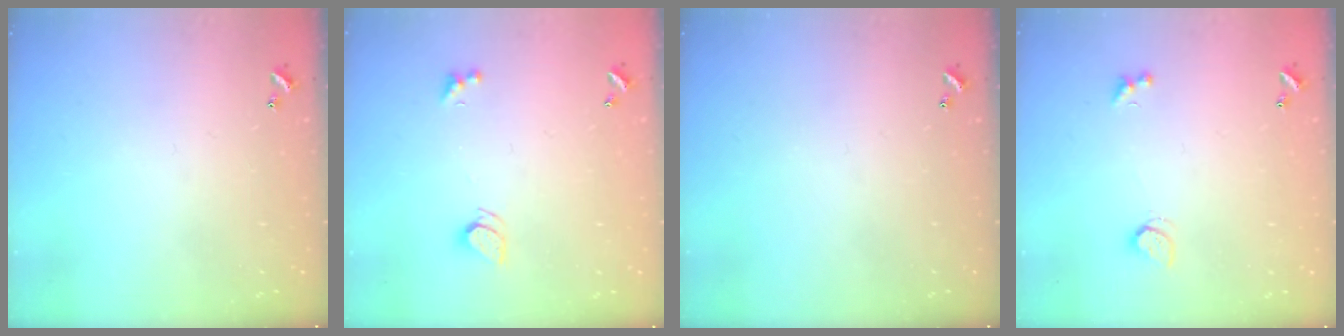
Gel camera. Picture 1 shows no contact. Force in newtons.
{"total": 2.0, "press": 1.9, "slide": 0.5}
{"total": 0.0}
{"total": 1.3, "press": 1.2, "slide": 0.5}